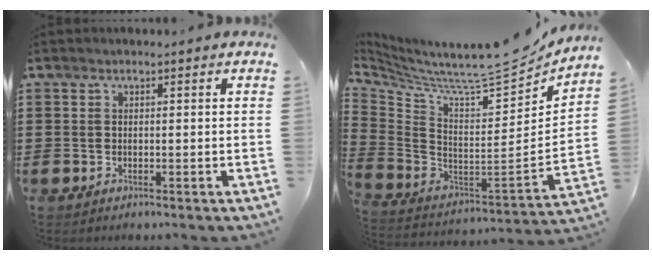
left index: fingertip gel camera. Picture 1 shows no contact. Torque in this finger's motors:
{"motor_torque": [1.07, -1.07, 0.11, 0.05]}